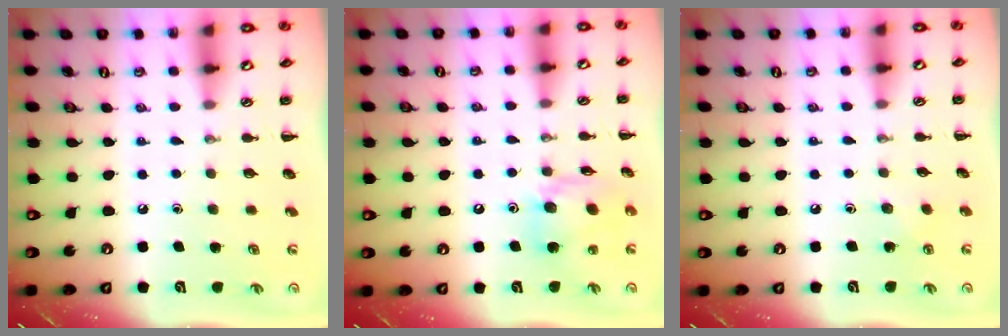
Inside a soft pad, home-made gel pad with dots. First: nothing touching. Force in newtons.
{"total": 13.3, "press": 12.9, "slide": 3.3}
{"total": 4.0, "press": 3.8, "slide": 1.2}